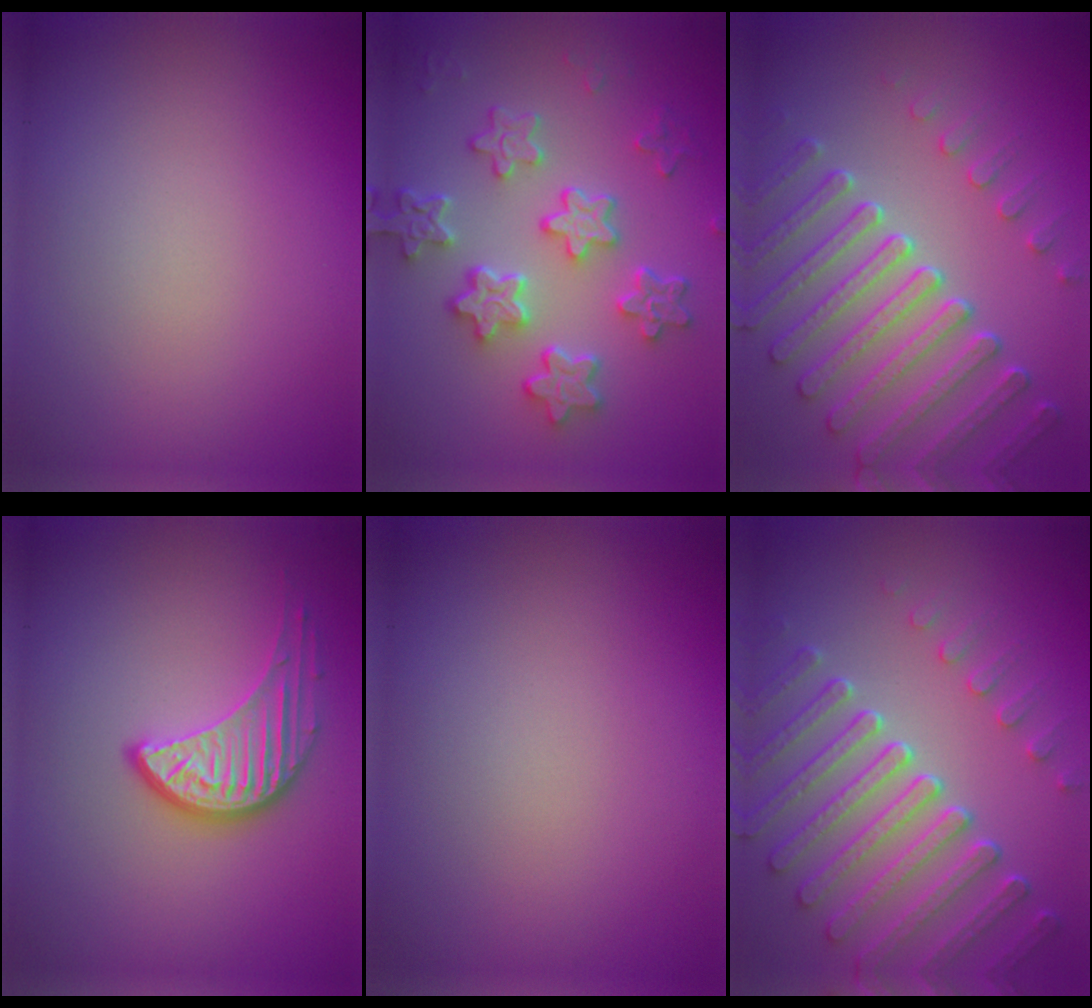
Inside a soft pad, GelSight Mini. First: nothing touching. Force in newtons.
{"total": 5.7, "press": 4.6, "slide": 3.4}
{"total": 7.4, "press": 5.5, "slide": 4.9}
{"total": 3.7, "press": 3.0, "slide": 2.2}
{"total": 0.0}
{"total": 7.4, "press": 5.5, "slide": 4.9}